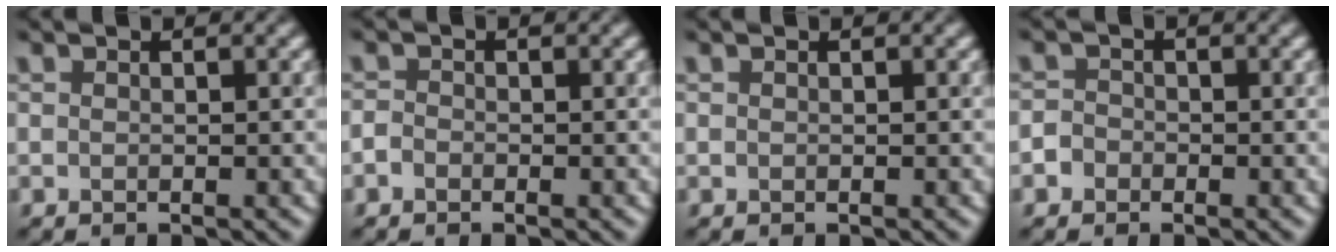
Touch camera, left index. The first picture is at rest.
{"total": 0.7, "force": [-0.5, 0.5, 0.2], "torque": [-0.001, 0.004, -0.013]}
{"total": 0.0}
{"total": 1.2, "force": [-0.7, 1.0, 0.1], "torque": [0.007, 0.006, -0.019]}